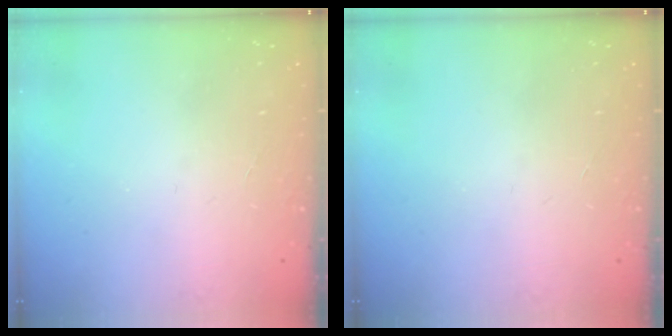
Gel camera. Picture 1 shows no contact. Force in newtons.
{"total": 0.0}